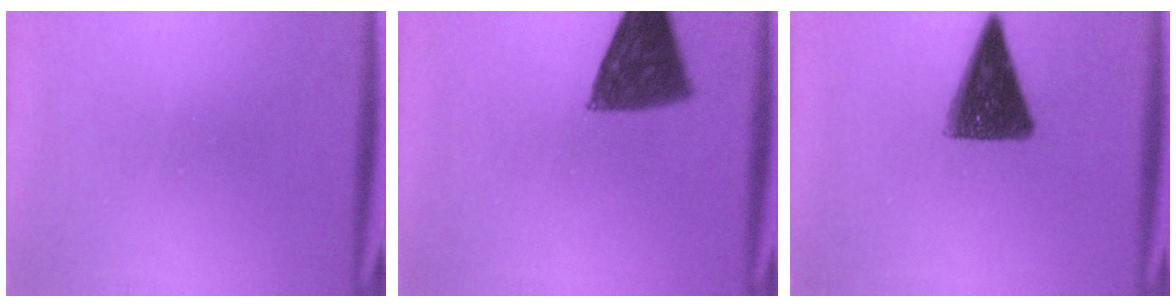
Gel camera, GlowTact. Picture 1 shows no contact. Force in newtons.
{"total": 10.4}
{"total": 12.5}